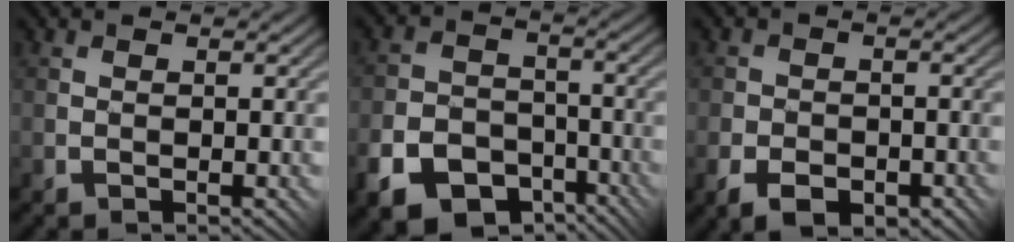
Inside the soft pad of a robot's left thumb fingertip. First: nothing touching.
{"total": 11.0, "force": [-6.7, 7.2, 4.9], "torque": [-0.119, -0.030, -0.121]}
{"total": 4.4, "force": [-2.4, 2.6, 2.5], "torque": [-0.041, -0.009, -0.044]}